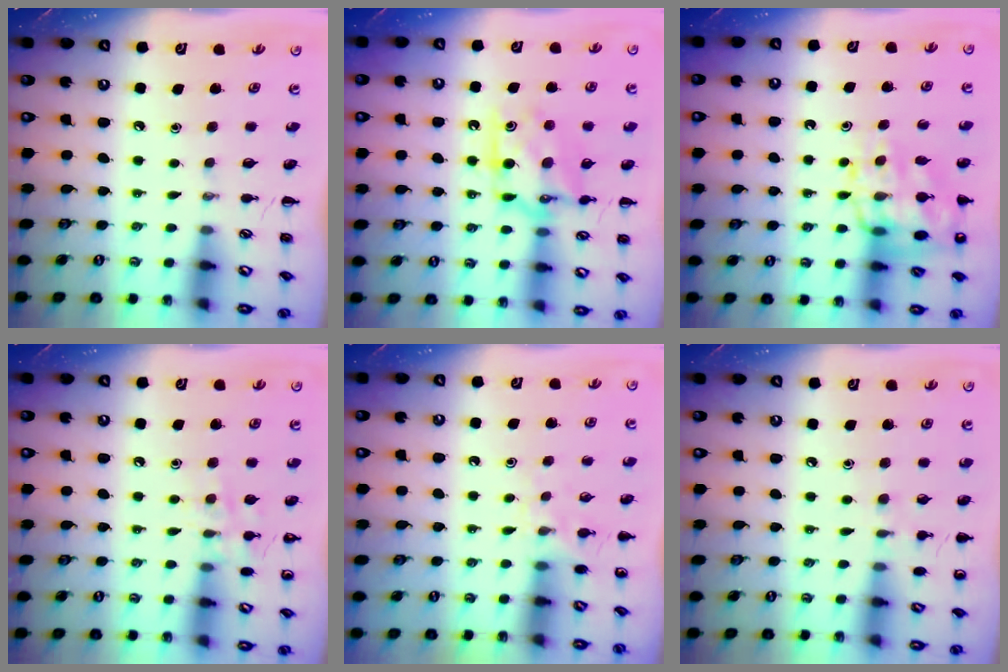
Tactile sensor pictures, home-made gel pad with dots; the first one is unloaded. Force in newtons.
{"total": 12.5, "press": 12.5, "slide": 0.4}
{"total": 19.3, "press": 19.1, "slide": 2.7}
{"total": 8.3, "press": 8.1, "slide": 1.5}
{"total": 6.0, "press": 5.7, "slide": 1.9}
{"total": 5.6, "press": 5.3, "slide": 1.7}